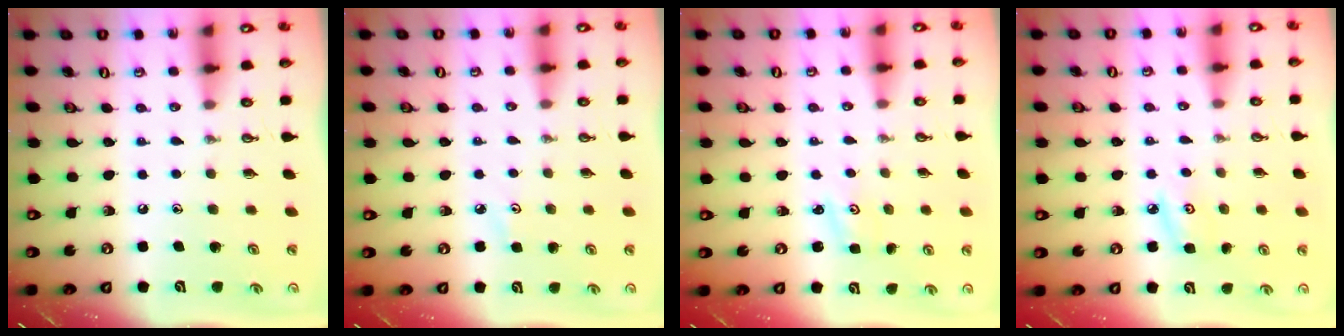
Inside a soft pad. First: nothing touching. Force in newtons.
{"total": 2.8, "press": 2.8, "slide": 0.4}
{"total": 1.3, "press": 1.3, "slide": 0.2}
{"total": 5.2, "press": 5.1, "slide": 0.6}